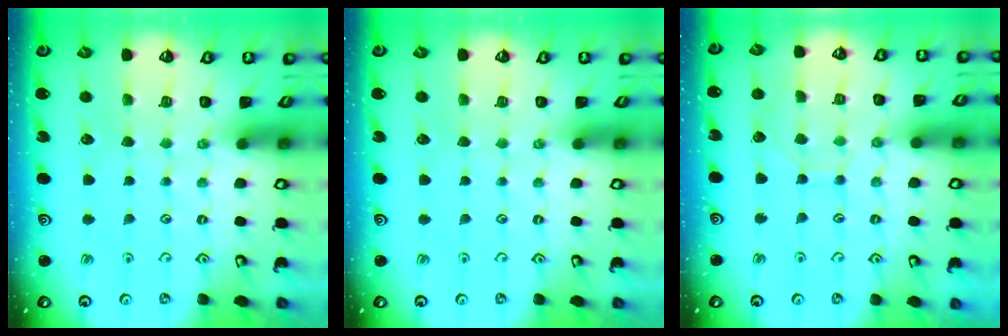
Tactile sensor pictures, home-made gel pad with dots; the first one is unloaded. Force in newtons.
{"total": 0.0}
{"total": 5.0, "press": 4.9, "slide": 0.4}